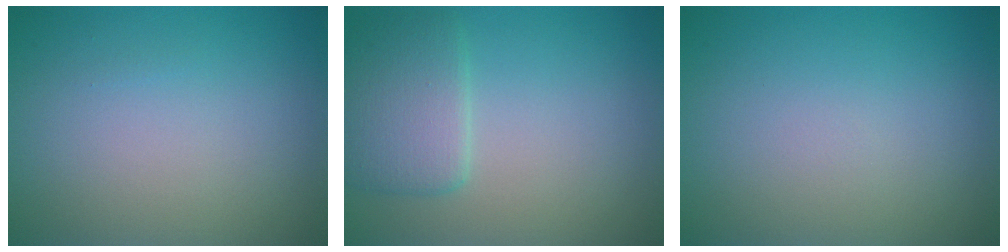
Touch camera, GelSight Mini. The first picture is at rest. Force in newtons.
{"total": 3.4, "press": 3.4, "slide": 0.4}
{"total": 0.0}